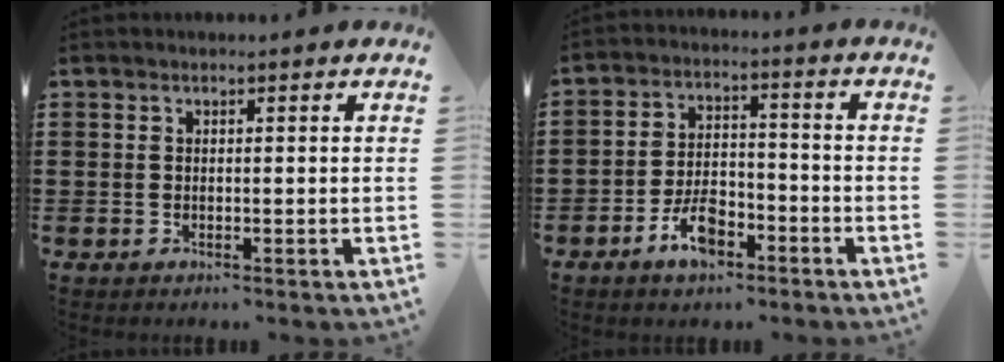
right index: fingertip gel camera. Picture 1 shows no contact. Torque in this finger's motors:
{"motor_torque": [2.14, 0.00, 0.28, 0.00]}